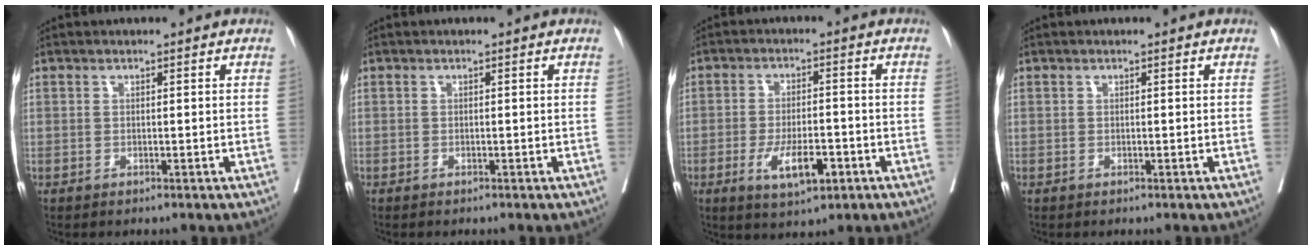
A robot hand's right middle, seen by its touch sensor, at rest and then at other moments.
{"total": 0.8, "force": [-0.7, 0.0, 0.4], "torque": [-0.002, 0.003, -0.010]}
{"total": 7.3, "force": [-3.1, 2.2, 6.2], "torque": [-0.110, -0.007, -0.045]}
{"total": 0.0}